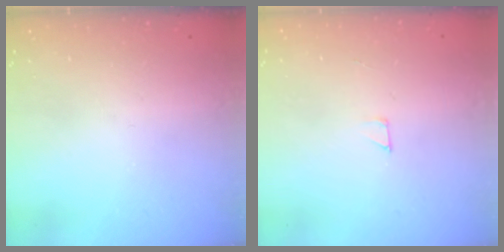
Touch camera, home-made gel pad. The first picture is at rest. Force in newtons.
{"total": 2.0, "press": 2.0, "slide": 0.0}